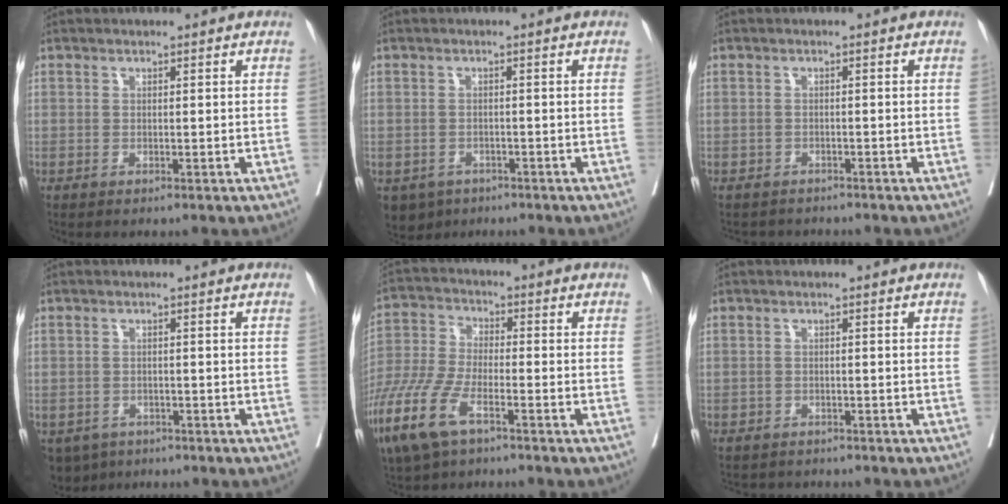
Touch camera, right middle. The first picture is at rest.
{"total": 5.4, "force": [-3.4, 4.0, 1.2], "torque": [-0.021, 0.000, -0.050]}
{"total": 3.7, "force": [-3.4, 1.6, 0.2], "torque": [-0.005, -0.001, -0.048]}
{"total": 5.4, "force": [-3.8, 3.7, 1.2], "torque": [-0.020, -0.001, -0.057]}
{"total": 11.0, "force": [-6.3, 3.7, 8.2], "torque": [-0.192, -0.022, -0.125]}
{"total": 4.3, "force": [-3.9, 1.8, 0.5], "torque": [-0.007, -0.001, -0.054]}